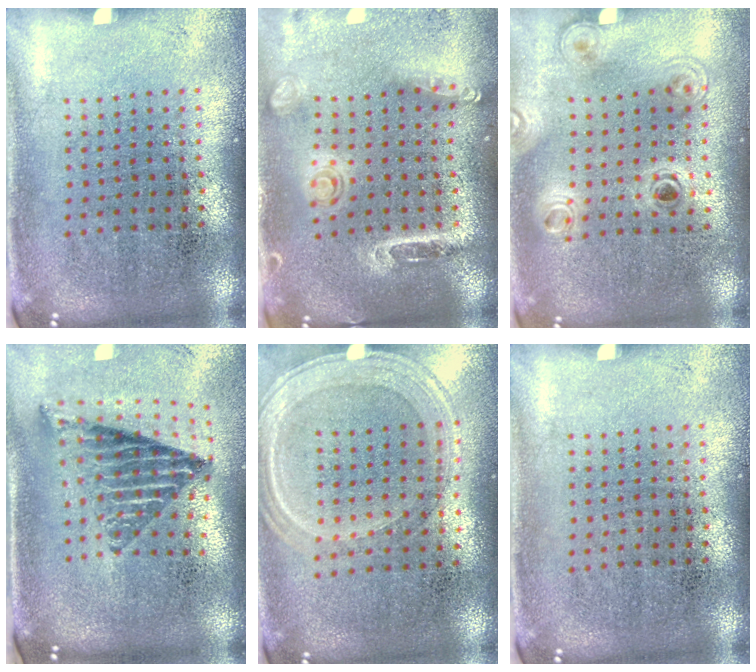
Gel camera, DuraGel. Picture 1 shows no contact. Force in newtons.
{"total": 1.6, "press": 1.5, "slide": 0.6}
{"total": 1.4, "press": 1.2, "slide": 0.7}
{"total": 1.6, "press": 1.3, "slide": 1.0}
{"total": 1.2, "press": 1.2, "slide": 0.4}
{"total": 0.0}